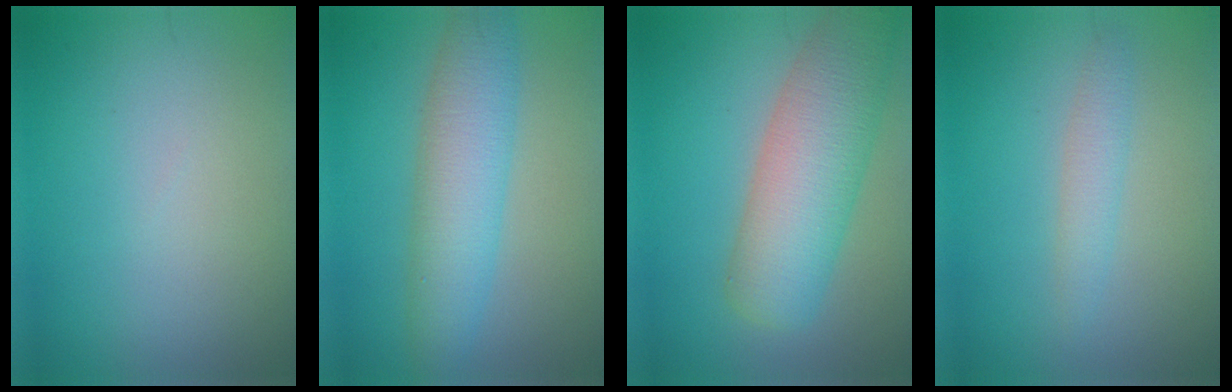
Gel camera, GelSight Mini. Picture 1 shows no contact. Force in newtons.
{"total": 5.9, "press": 5.9, "slide": 0.1}
{"total": 8.6, "press": 8.6, "slide": 0.5}
{"total": 2.0, "press": 2.0, "slide": 0.0}